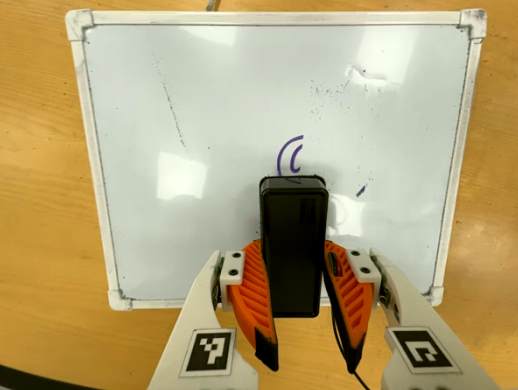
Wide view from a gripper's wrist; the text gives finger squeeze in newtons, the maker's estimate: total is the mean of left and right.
{"total": 7.7, "left": 6.4, "right": 9.0}